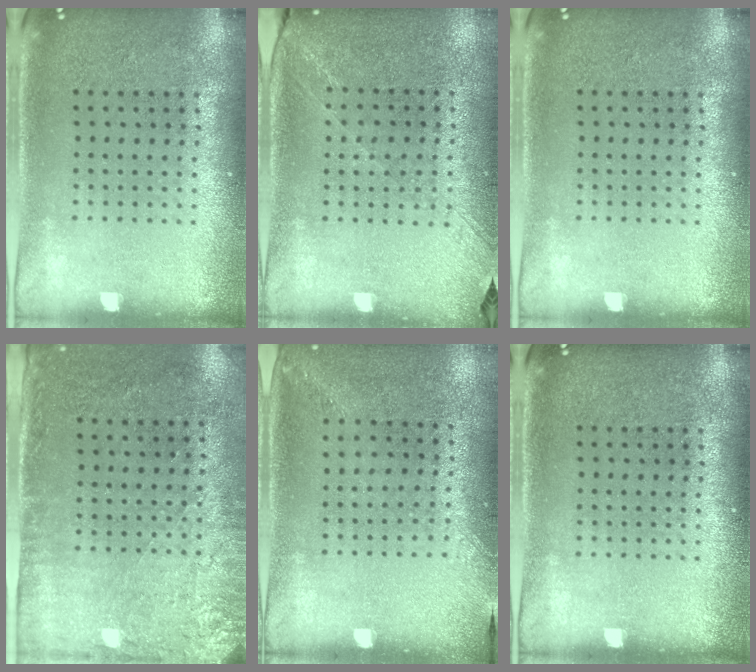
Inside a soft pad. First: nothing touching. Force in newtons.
{"total": 1.2, "press": 1.0, "slide": 0.7}
{"total": 0.0}
{"total": 2.8, "press": 2.3, "slide": 1.6}
{"total": 1.3, "press": 1.0, "slide": 0.8}
{"total": 0.0}